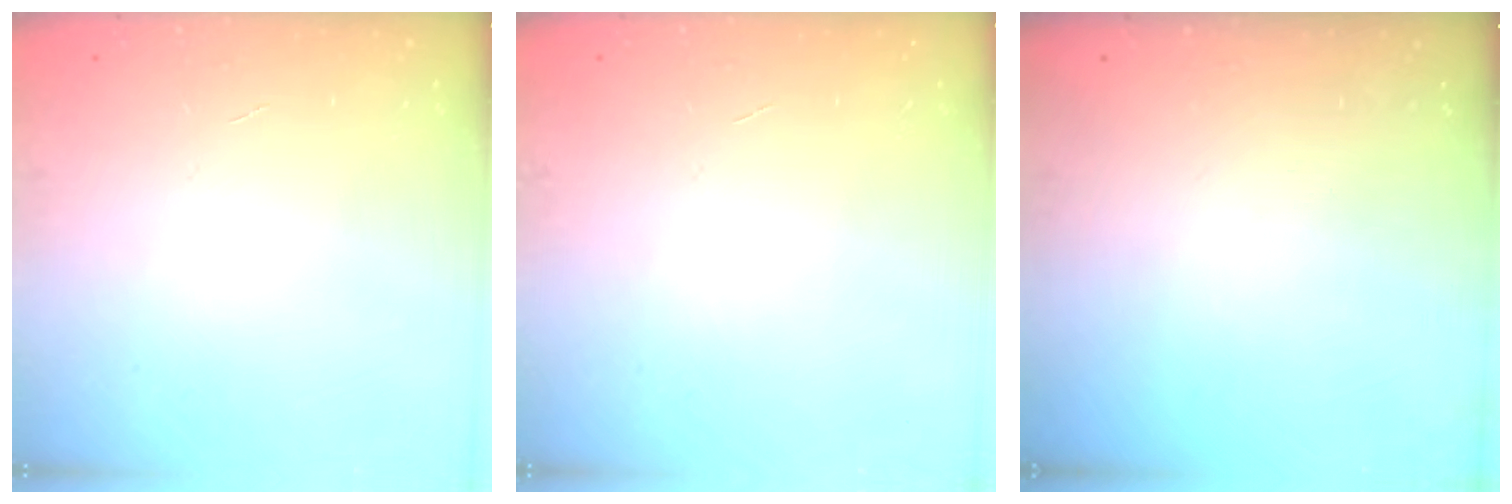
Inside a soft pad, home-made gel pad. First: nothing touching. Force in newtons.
{"total": 0.0}
{"total": 0.0}